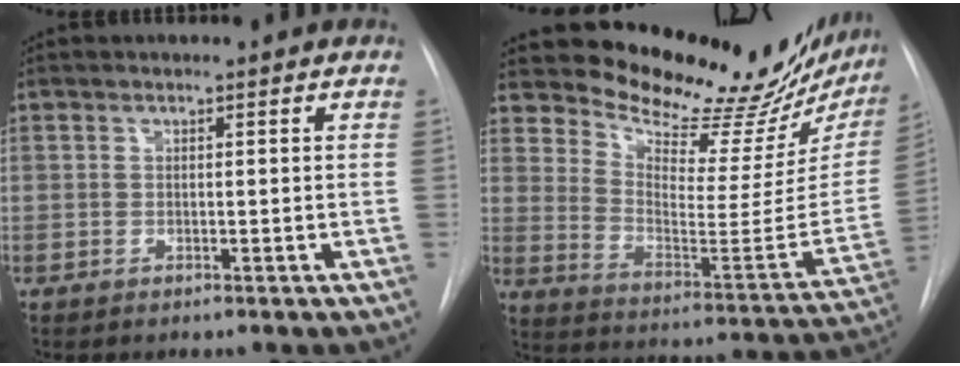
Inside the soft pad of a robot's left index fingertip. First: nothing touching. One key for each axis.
{"total": 26.0, "fx": 23.4, "fy": 6.5, "fz": 9.4, "tx": -0.150, "ty": -0.091, "tz": 0.304}